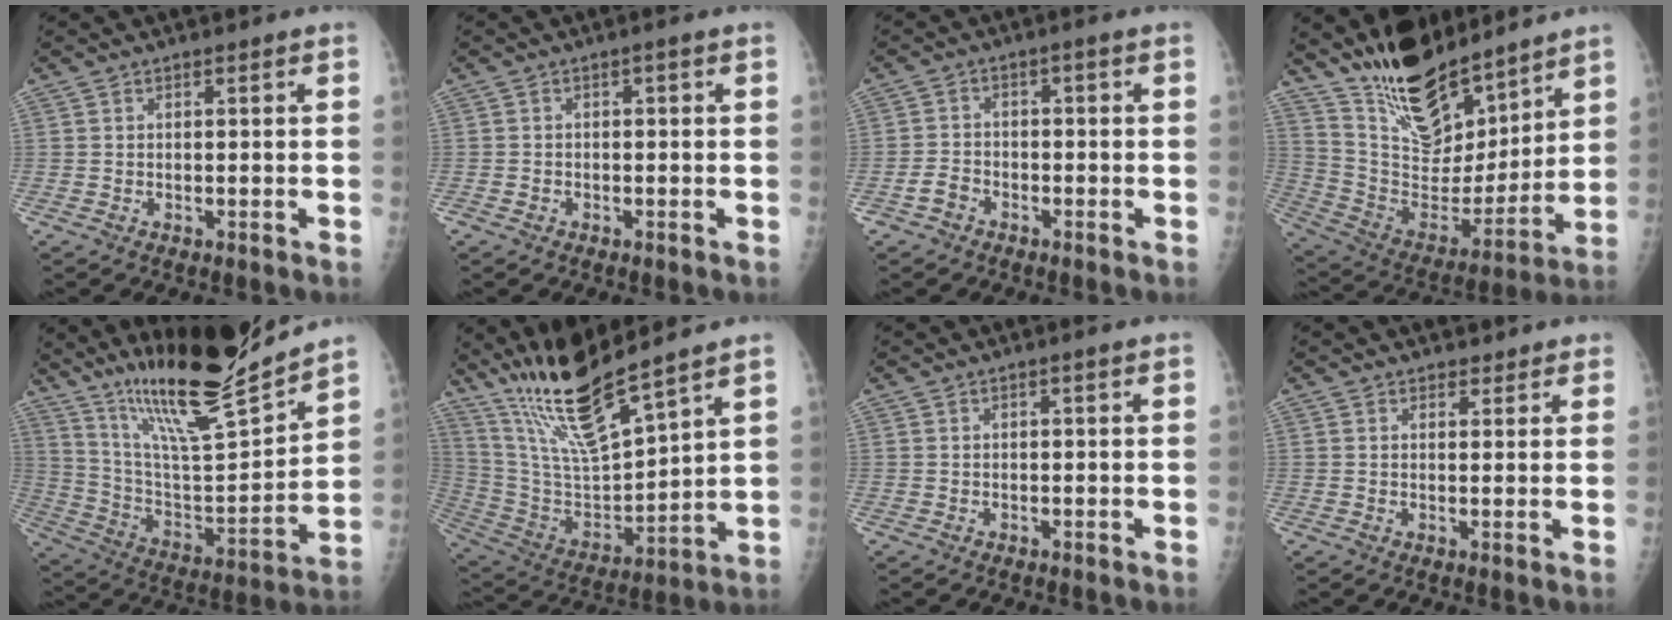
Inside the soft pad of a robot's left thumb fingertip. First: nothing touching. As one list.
[{"total": 1.1, "force": [-0.6, 0.9, 0.2], "torque": [0.005, 0.005, -0.013]}, {"total": 3.4, "force": [-2.1, 2.5, 1.1], "torque": [-0.011, 0.017, -0.041]}, {"total": 21.3, "force": [16.9, 8.5, 9.7], "torque": [-0.124, -0.103, 0.300]}, {"total": 21.5, "force": [17.7, 2.1, 12.0], "torque": [-0.173, -0.098, 0.313]}, {"total": 17.0, "force": [13.8, 1.8, 9.9], "torque": [-0.173, -0.076, 0.279]}, {"total": 0.0}, {"total": 2.2, "force": [1.6, 1.4, 0.0], "torque": [0.021, -0.007, 0.015]}]